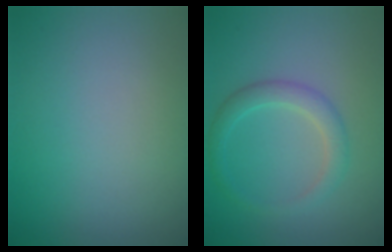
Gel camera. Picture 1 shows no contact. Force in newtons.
{"total": 2.2, "press": 2.2, "slide": 0.1}